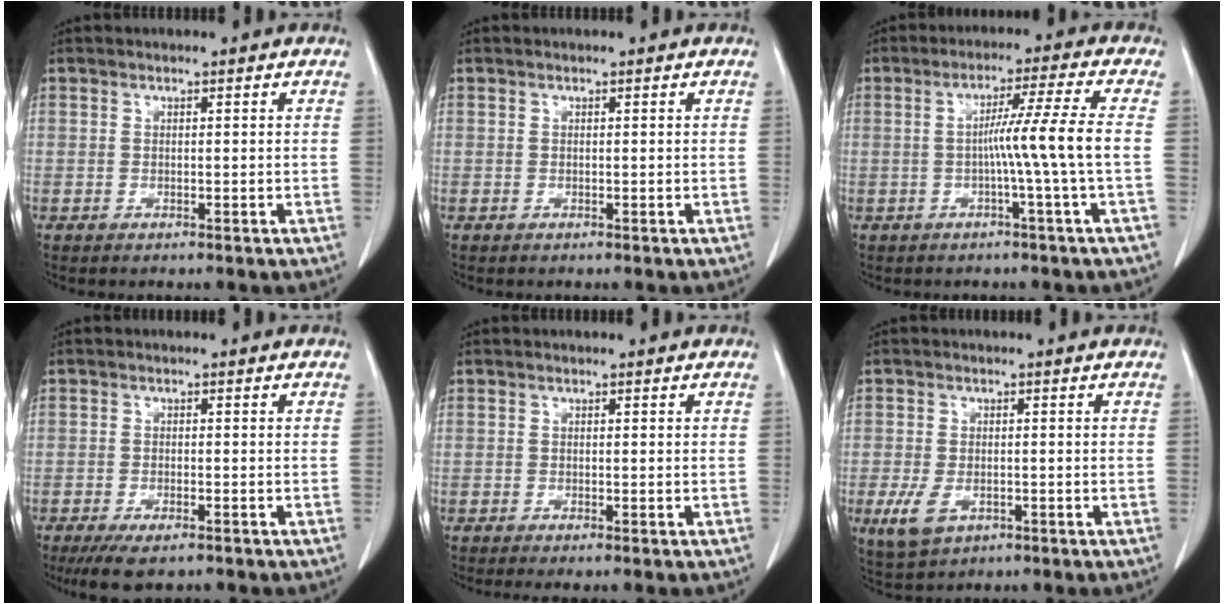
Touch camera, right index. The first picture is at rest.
{"total": 0.0}
{"total": 7.2, "force": [-1.0, -2.3, 6.7], "torque": [-0.109, 0.010, -0.012]}
{"total": 6.1, "force": [-4.5, 1.7, 3.7], "torque": [-0.061, -0.013, -0.070]}
{"total": 1.8, "force": [-1.5, -0.1, 1.1], "torque": [-0.017, -0.004, -0.021]}
{"total": 4.8, "force": [-1.8, 3.0, 3.3], "torque": [-0.074, -0.006, -0.022]}